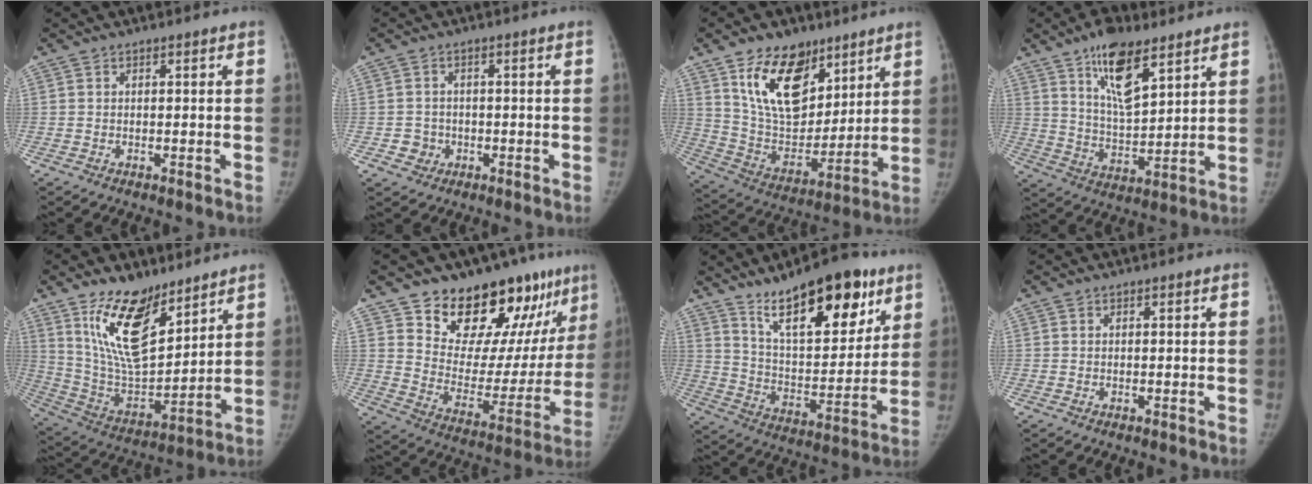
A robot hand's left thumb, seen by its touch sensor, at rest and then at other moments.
{"total": 3.3, "force": [-1.0, 3.1, 0.6], "torque": [0.010, 0.010, -0.017]}
{"total": 18.7, "force": [10.6, 11.2, 10.6], "torque": [-0.126, -0.061, 0.200]}
{"total": 12.9, "force": [7.7, 5.1, 9.1], "torque": [-0.134, -0.044, 0.139]}
{"total": 17.9, "force": [11.2, 8.0, 11.3], "torque": [-0.156, -0.076, 0.221]}
{"total": 22.4, "force": [16.0, 10.0, 12.1], "torque": [-0.116, -0.104, 0.242]}
{"total": 22.2, "force": [13.8, 8.6, 15.1], "torque": [-0.186, -0.067, 0.231]}
{"total": 0.0}